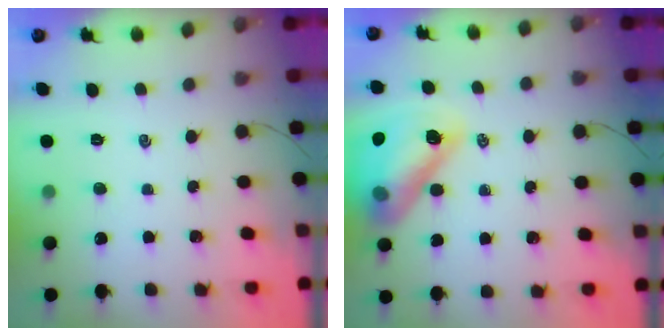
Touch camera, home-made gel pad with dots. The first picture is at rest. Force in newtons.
{"total": 18.1, "press": 17.7, "slide": 3.8}